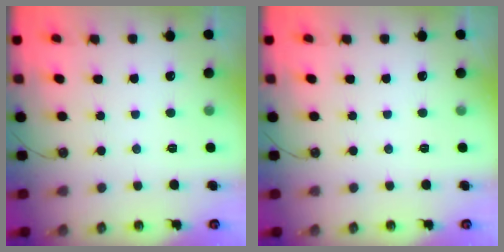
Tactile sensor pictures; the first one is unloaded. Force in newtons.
{"total": 0.0}